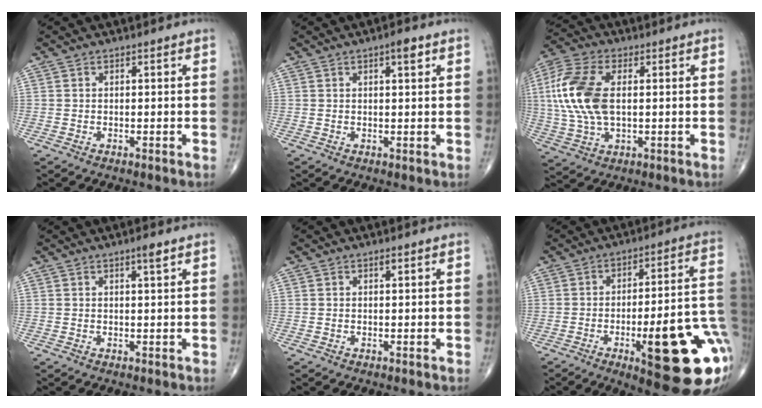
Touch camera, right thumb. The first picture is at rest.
{"total": 2.5, "force": [1.3, 0.7, 2.0], "torque": [-0.023, -0.002, 0.017]}
{"total": 14.8, "force": [1.6, 8.0, 12.3], "torque": [-0.279, 0.009, 0.031]}
{"total": 1.7, "force": [1.0, 0.1, 1.4], "torque": [-0.020, -0.004, 0.017]}
{"total": 0.7, "force": [0.4, 0.2, 0.5], "torque": [-0.004, 0.001, 0.005]}
{"total": 24.5, "force": [-7.3, 6.5, 22.4], "torque": [-0.243, 0.016, -0.084]}